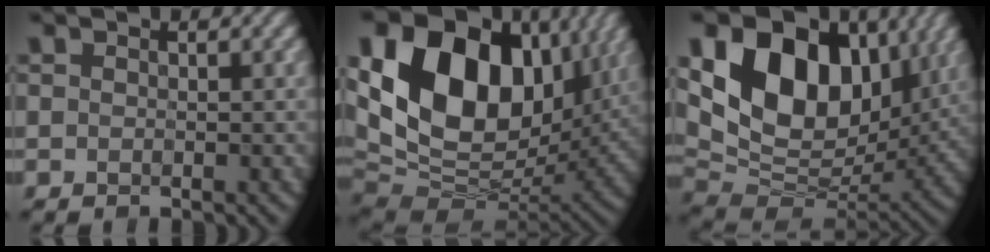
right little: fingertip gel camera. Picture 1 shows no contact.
{"total": 17.7, "force": [5.6, 11.6, 12.1], "torque": [-0.226, 0.035, 0.090]}
{"total": 14.8, "force": [5.3, 9.7, 9.9], "torque": [-0.178, 0.023, 0.088]}